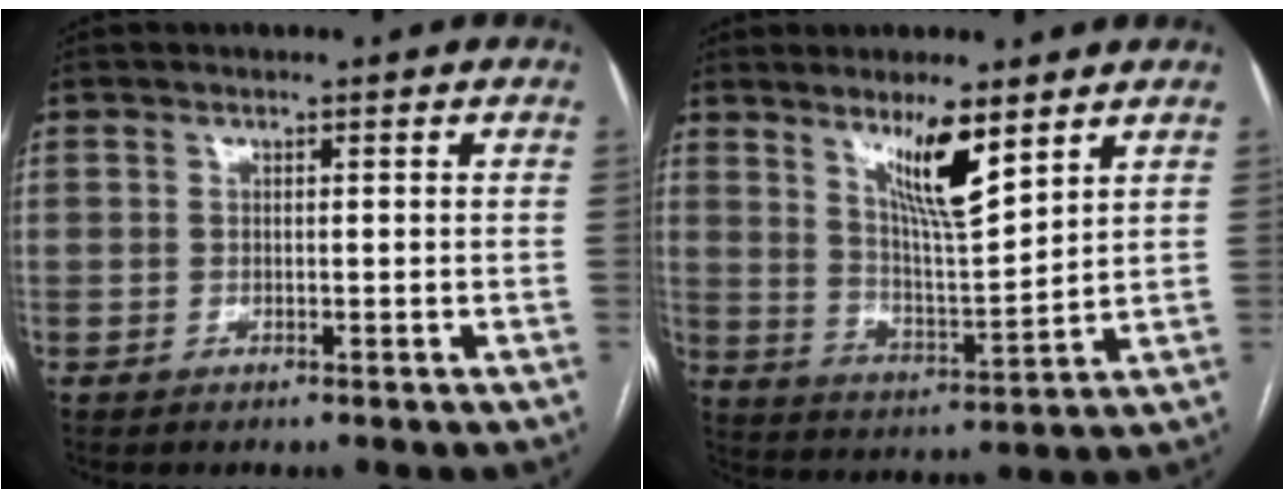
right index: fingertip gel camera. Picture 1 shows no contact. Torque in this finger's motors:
{"motor_torque": [1.07, 1.07, 0.51, 0.11]}